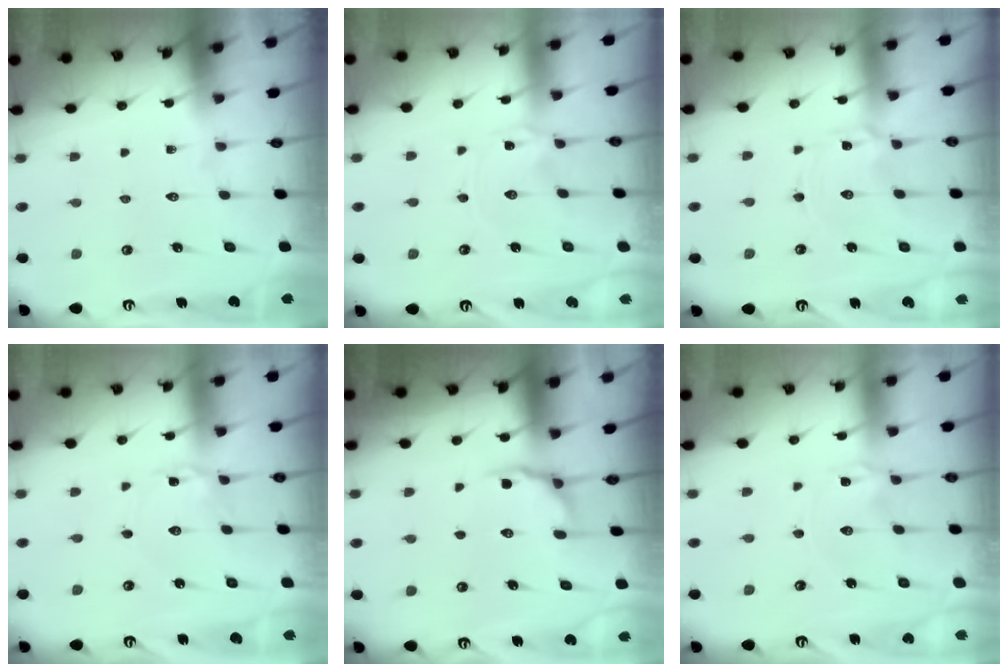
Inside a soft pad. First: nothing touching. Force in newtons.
{"total": 0.0}
{"total": 0.9, "press": 0.9, "slide": 0.2}
{"total": 1.7, "press": 1.7, "slide": 0.2}
{"total": 5.4, "press": 4.8, "slide": 2.4}
{"total": 0.9, "press": 0.9, "slide": 0.2}